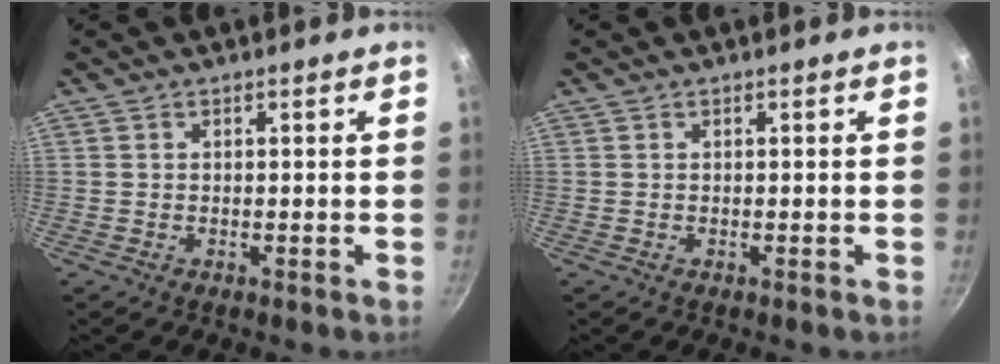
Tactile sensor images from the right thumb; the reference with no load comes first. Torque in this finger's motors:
{"motor_torque": [0.00, 0.00, -0.02, 0.33, 0.01]}